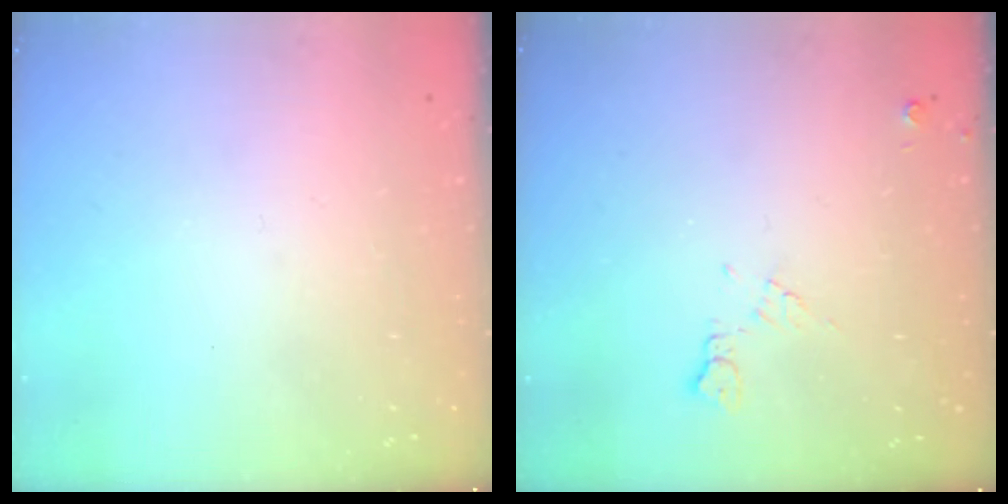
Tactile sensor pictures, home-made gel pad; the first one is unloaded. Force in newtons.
{"total": 6.9, "press": 6.8, "slide": 1.0}